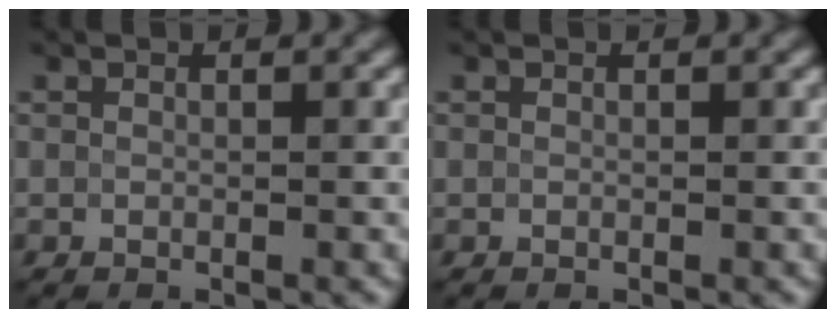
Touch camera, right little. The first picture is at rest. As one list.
[{"total": 0.0}]